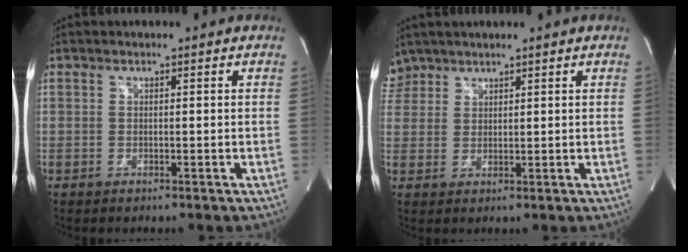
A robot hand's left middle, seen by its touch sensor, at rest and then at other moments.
{"total": 3.9, "force": [3.2, 2.1, -0.3], "torque": [0.009, 0.013, 0.065]}